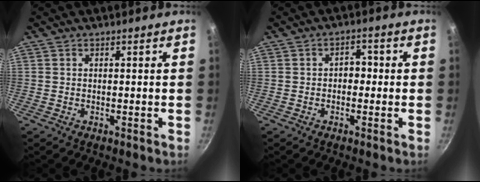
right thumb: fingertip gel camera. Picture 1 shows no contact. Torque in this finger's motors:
{"motor_torque": [-0.33, 0.15, -0.03, 0.14, 0.01]}